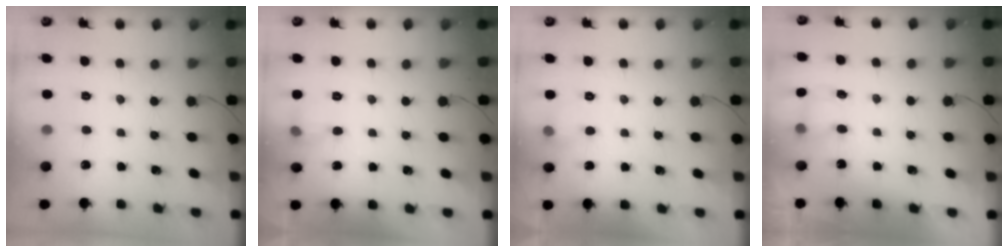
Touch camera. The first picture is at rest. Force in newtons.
{"total": 5.5, "press": 5.4, "slide": 1.2}
{"total": 5.5, "press": 5.3, "slide": 1.5}
{"total": 4.4, "press": 4.3, "slide": 1.0}